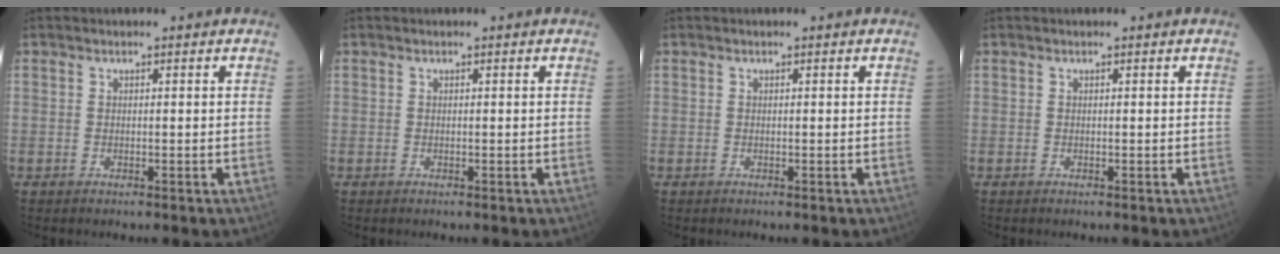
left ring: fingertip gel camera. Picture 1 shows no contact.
{"total": 0.0}
{"total": 0.0}
{"total": 0.0}